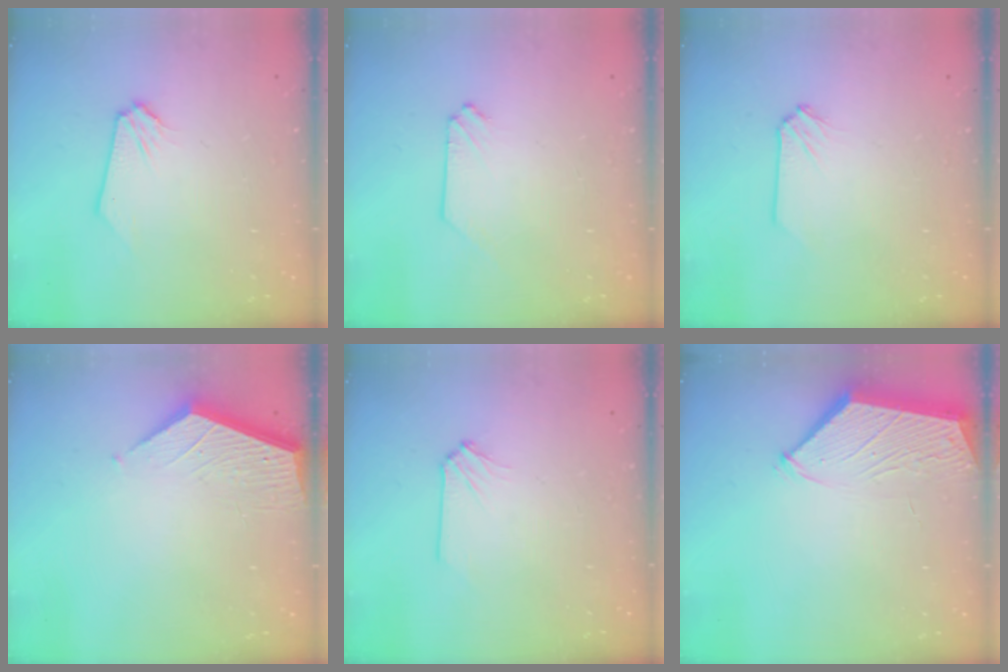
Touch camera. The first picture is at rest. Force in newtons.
{"total": 0.0}
{"total": 0.0}
{"total": 3.8, "press": 3.7, "slide": 0.3}
{"total": 0.0}
{"total": 3.2, "press": 3.2, "slide": 0.4}